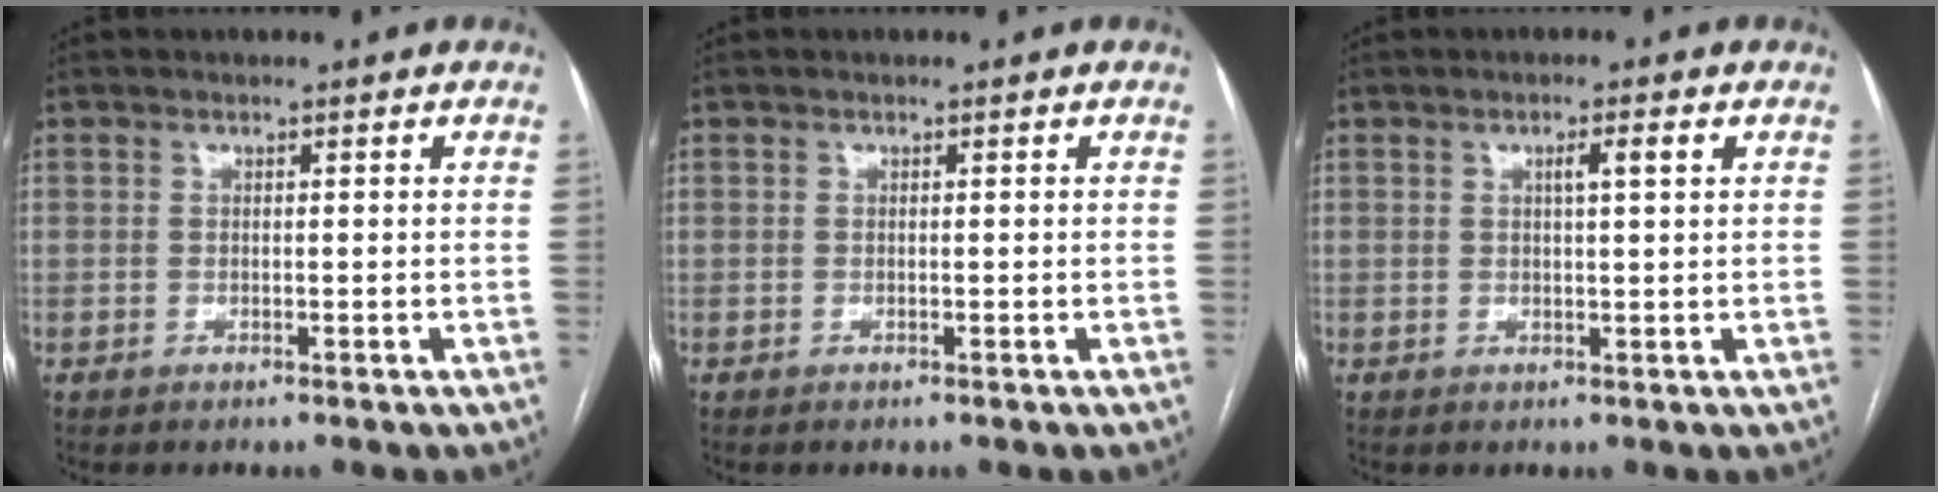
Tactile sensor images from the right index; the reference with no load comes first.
{"total": 0.0}
{"total": 2.6, "force": [1.0, 0.1, 2.4], "torque": [-0.042, 0.003, 0.015]}